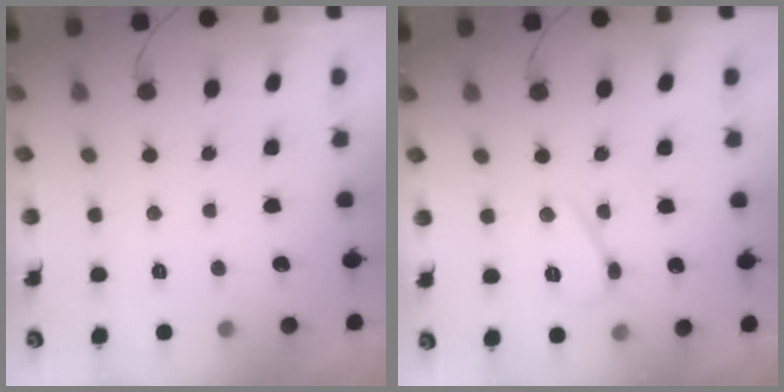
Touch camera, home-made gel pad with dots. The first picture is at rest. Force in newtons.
{"total": 5.6, "press": 5.6, "slide": 0.6}